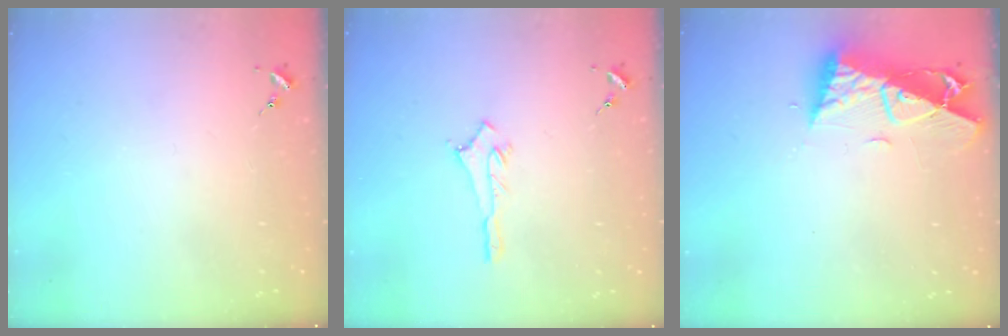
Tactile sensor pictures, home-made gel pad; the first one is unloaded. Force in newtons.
{"total": 2.8, "press": 2.8, "slide": 0.2}
{"total": 9.3, "press": 9.3, "slide": 1.1}